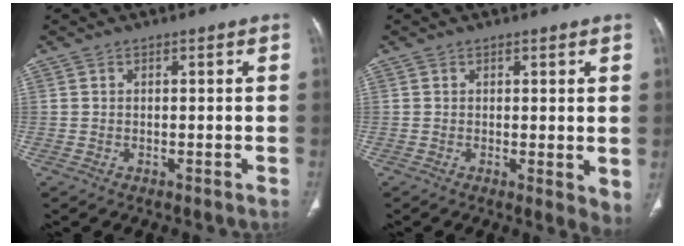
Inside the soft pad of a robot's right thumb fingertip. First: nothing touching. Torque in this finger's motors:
{"motor_torque": [-0.42, 0.35, -0.08, -0.07, 0.00]}